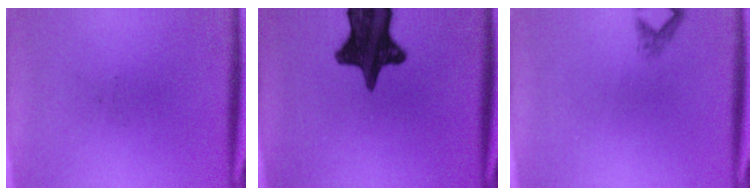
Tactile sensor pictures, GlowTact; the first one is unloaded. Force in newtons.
{"total": 14.0}
{"total": 1.0}